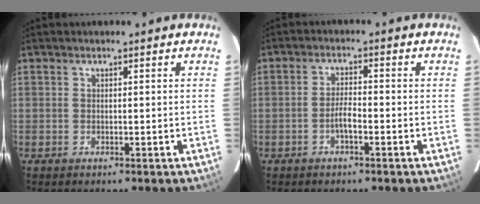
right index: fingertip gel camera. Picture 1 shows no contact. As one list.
[{"total": 3.0, "force": [-1.6, 0.7, 2.4], "torque": [-0.052, 0.006, -0.031]}]